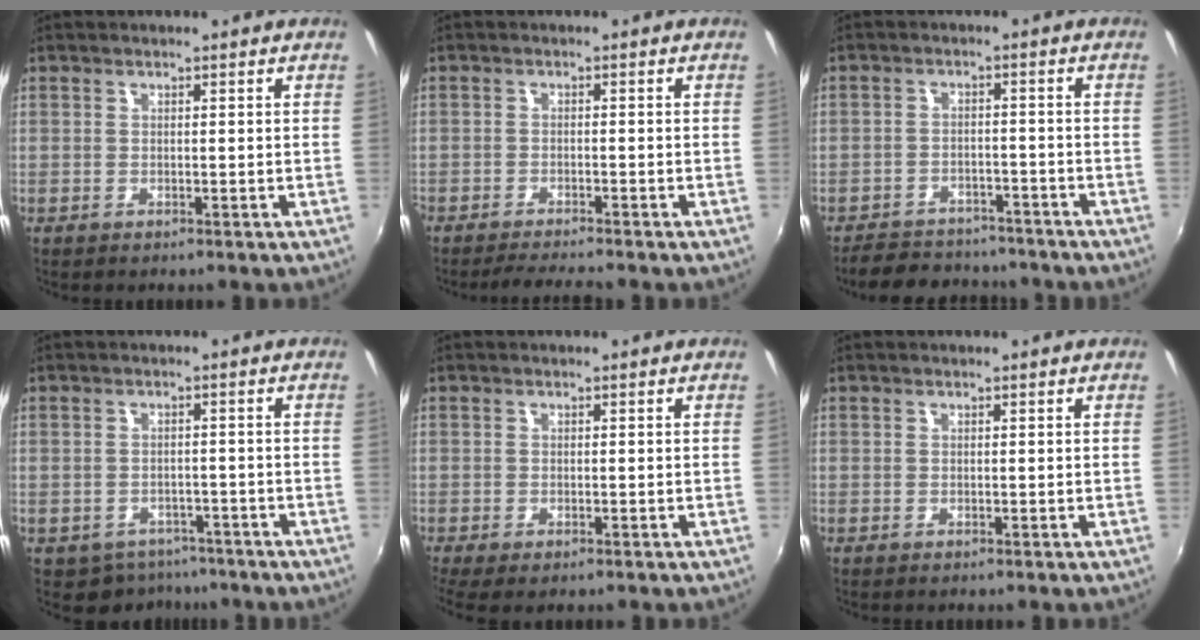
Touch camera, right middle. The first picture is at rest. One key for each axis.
{"total": 4.3, "fx": -4.1, "fy": -0.1, "fz": 1.5, "tx": -0.044, "ty": -0.004, "tz": -0.068}
{"total": 11.3, "fx": -9.7, "fy": 4.7, "fz": 3.3, "tx": -0.086, "ty": 0.013, "tz": -0.134}
{"total": 6.0, "fx": -4.4, "fy": 3.9, "fz": 1.2, "tx": -0.033, "ty": -0.002, "tz": -0.055}
{"total": 3.3, "fx": -2.1, "fy": 1.1, "fz": 2.3, "tx": -0.046, "ty": -0.019, "tz": -0.031}
{"total": 0.0}